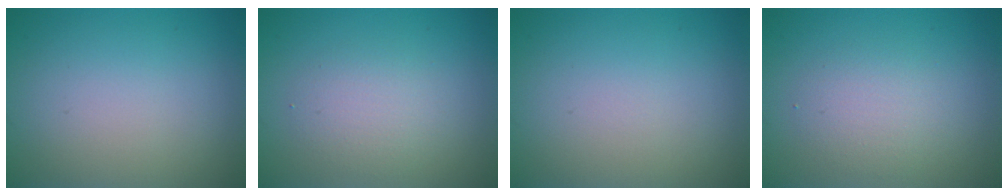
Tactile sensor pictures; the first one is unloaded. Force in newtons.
{"total": 2.3, "press": 2.3, "slide": 0.2}
{"total": 0.0}
{"total": 2.4, "press": 2.4, "slide": 0.1}